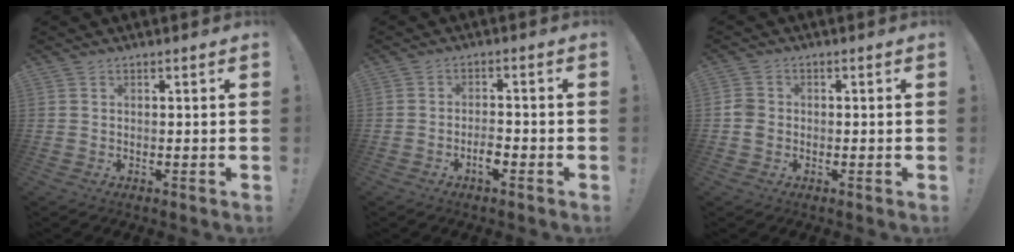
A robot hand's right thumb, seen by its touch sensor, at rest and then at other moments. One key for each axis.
{"total": 3.8, "fx": -2.2, "fy": 1.4, "fz": 2.9, "tx": -0.051, "ty": 0.001, "tz": -0.039}
{"total": 3.6, "fx": -0.9, "fy": 3.0, "fz": 1.8, "tx": -0.035, "ty": 0.008, "tz": -0.015}